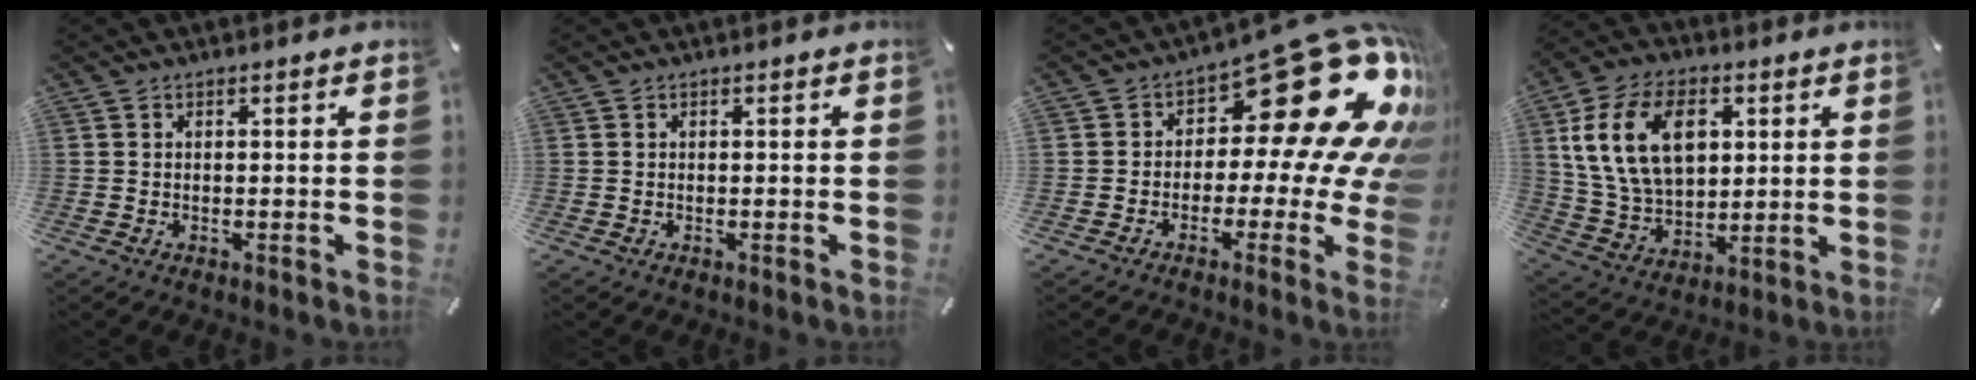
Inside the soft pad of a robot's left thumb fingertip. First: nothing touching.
{"total": 0.0}
{"total": 25.2, "force": [10.1, 11.2, 20.2], "torque": [-0.266, -0.084, 0.172]}
{"total": 16.6, "force": [4.8, 11.6, 11.0], "torque": [-0.222, 0.004, 0.085]}